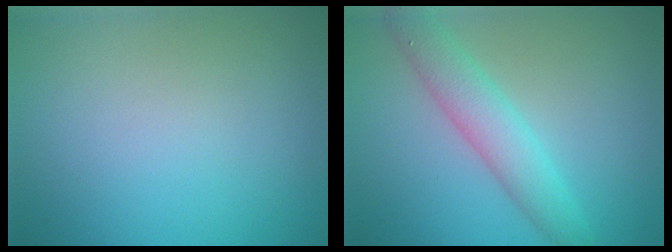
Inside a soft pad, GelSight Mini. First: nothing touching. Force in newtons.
{"total": 3.9, "press": 3.9, "slide": 0.0}